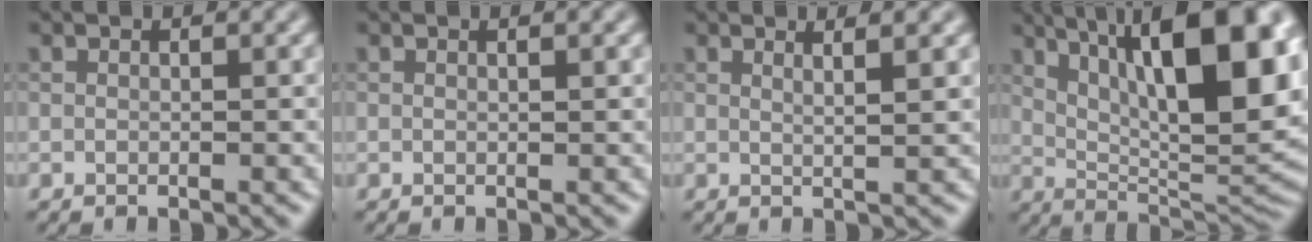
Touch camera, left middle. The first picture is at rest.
{"total": 0.5, "force": [0.0, 0.2, 0.5], "torque": [-0.002, 0.003, 0.000]}
{"total": 2.3, "force": [1.1, 0.7, 1.8], "torque": [-0.014, 0.015, -0.002]}
{"total": 15.4, "force": [5.7, 5.5, 13.2], "torque": [-0.178, 0.018, 0.101]}